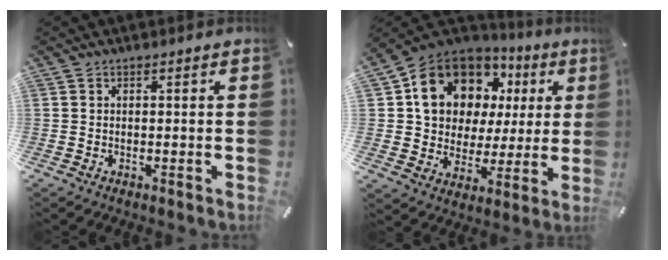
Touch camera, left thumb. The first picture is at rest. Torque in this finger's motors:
{"motor_torque": [2.49, 2.52, 1.89, -0.08, 0.18]}